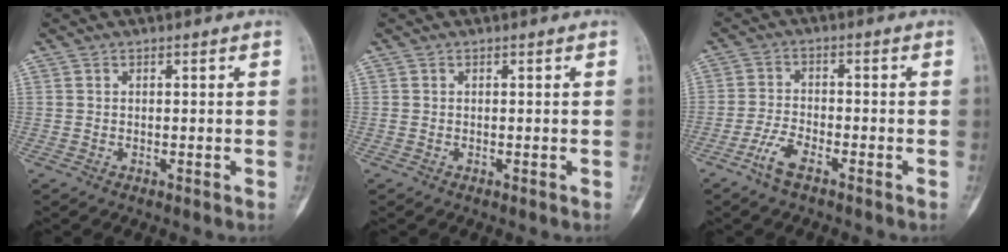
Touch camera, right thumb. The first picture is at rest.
{"total": 0.0}
{"total": 4.7, "force": [-3.2, 1.4, 3.2], "torque": [-0.072, 0.016, -0.064]}